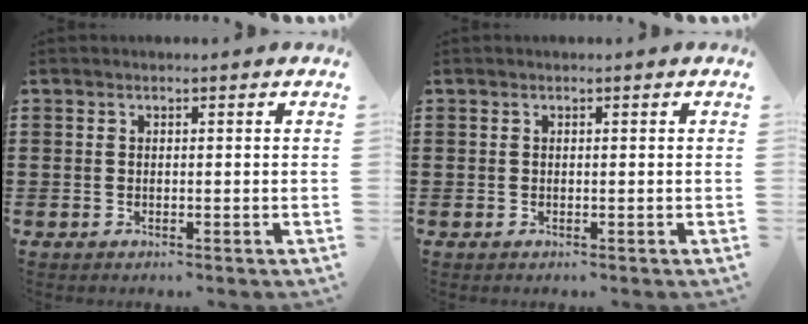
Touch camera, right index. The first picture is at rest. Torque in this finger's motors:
{"motor_torque": [-0.21, 0.23, 0.00, 0.00]}